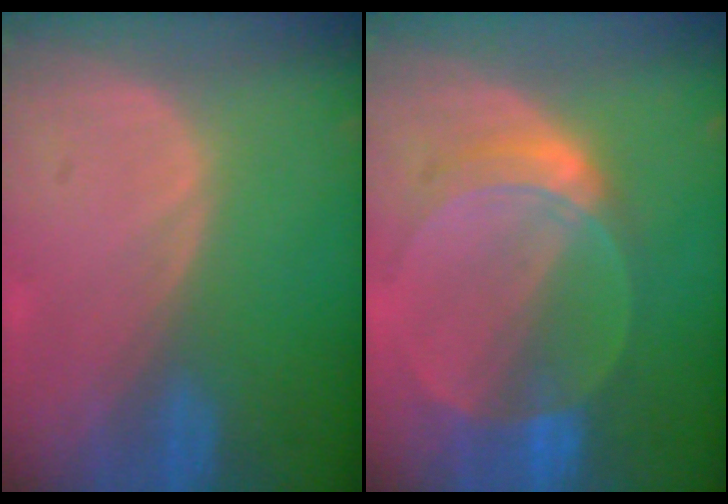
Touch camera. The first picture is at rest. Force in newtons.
{"total": 6.8, "press": 6.0, "slide": 3.2}